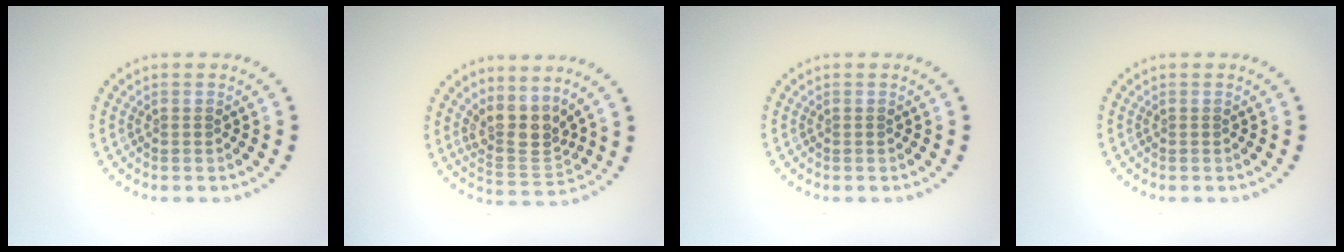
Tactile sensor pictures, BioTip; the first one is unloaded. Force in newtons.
{"total": 3.7, "press": 2.8, "slide": 2.4}
{"total": 0.0}
{"total": 0.0}